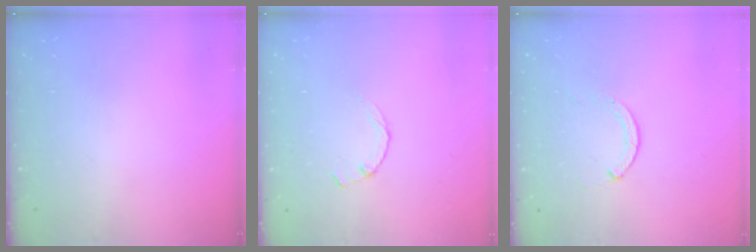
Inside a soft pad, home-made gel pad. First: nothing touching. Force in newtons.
{"total": 0.8, "press": 0.7, "slide": 0.2}
{"total": 0.0}